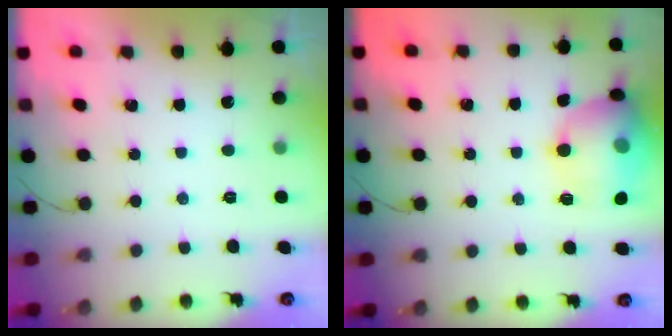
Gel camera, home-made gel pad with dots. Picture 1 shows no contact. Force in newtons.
{"total": 16.8, "press": 16.3, "slide": 4.2}